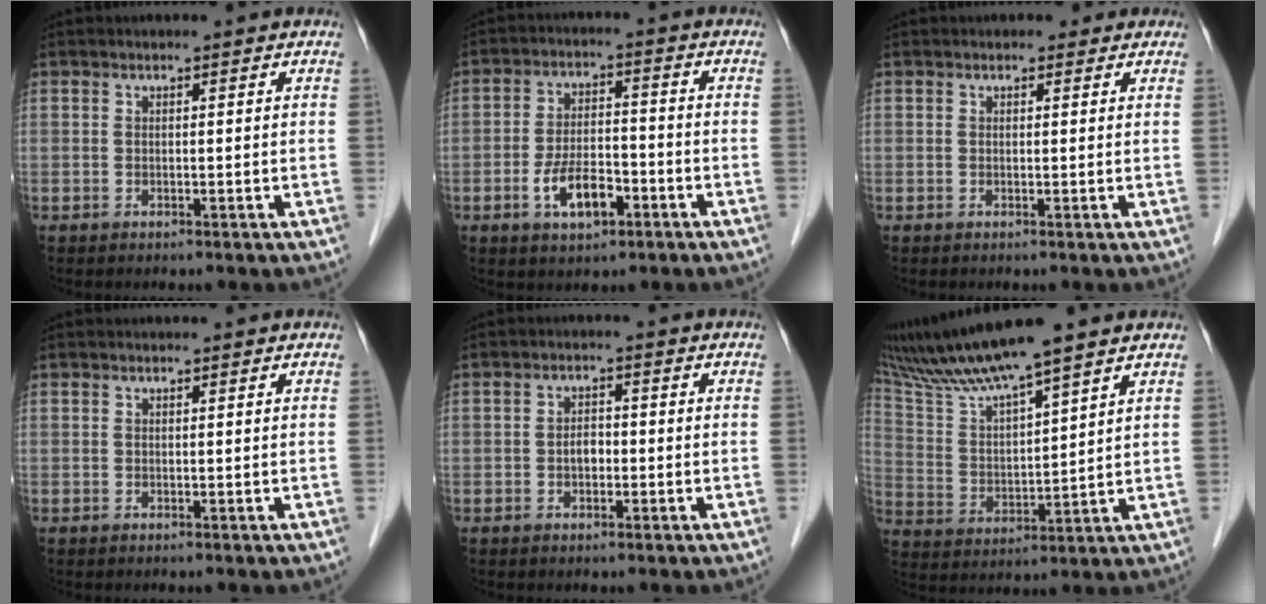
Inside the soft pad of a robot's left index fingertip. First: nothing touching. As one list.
[{"total": 7.3, "force": [-3.4, 3.2, 5.6], "torque": [-0.112, 0.007, -0.057]}, {"total": 1.1, "force": [0.7, 0.8, 0.3], "torque": [0.000, 0.002, 0.002]}, {"total": 0.0}, {"total": 2.5, "force": [-0.7, 1.6, 1.8], "torque": [-0.031, 0.011, -0.013]}, {"total": 12.2, "force": [10.4, -0.6, 6.3], "torque": [-0.133, 0.012, 0.202]}]